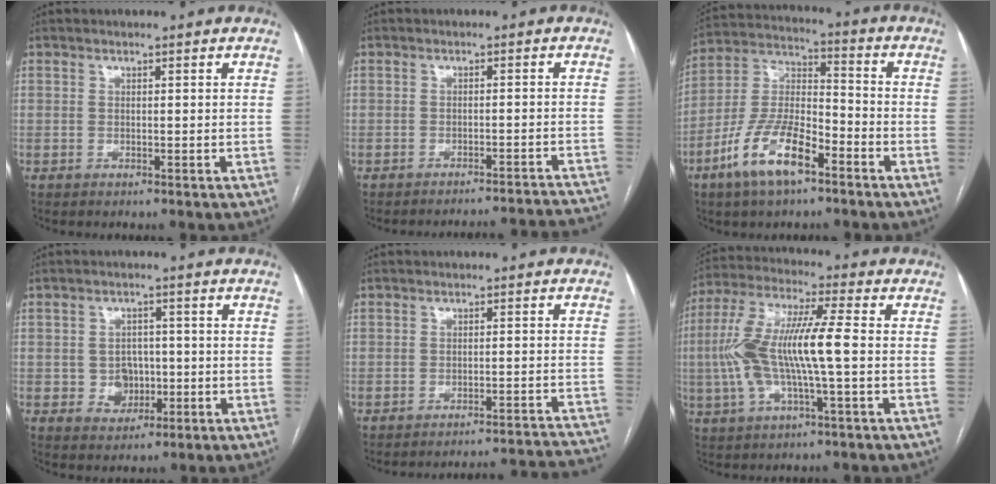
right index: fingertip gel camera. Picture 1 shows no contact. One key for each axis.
{"total": 15.6, "fx": -15.4, "fy": -0.4, "fz": 2.1, "tx": -0.007, "ty": 0.007, "tz": -0.175}
{"total": 13.2, "fx": -7.4, "fy": 4.3, "fz": 10.1, "tx": -0.214, "ty": 0.003, "tz": -0.138}
{"total": 4.8, "fx": -0.9, "fy": 4.2, "fz": 2.2, "tx": -0.031, "ty": 0.014, "tz": -0.004}
{"total": 18.6, "fx": -18.4, "fy": -0.5, "fz": 2.7, "tx": -0.013, "ty": 0.005, "tz": -0.209}
{"total": 13.3, "fx": -1.1, "fy": 1.8, "fz": 13.1, "tx": -0.279, "ty": 0.019, "tz": -0.021}